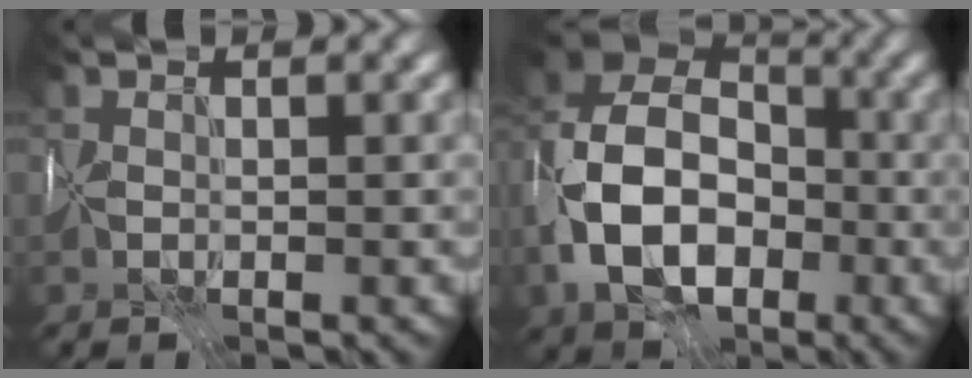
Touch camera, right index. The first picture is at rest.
{"total": 13.2, "force": [-3.0, 9.4, 8.8], "torque": [-0.189, -0.004, -0.069]}